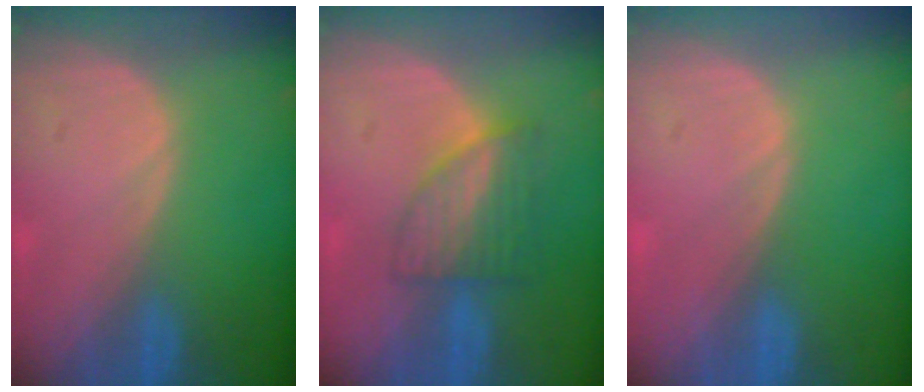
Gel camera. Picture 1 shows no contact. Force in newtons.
{"total": 6.1, "press": 5.6, "slide": 2.4}
{"total": 0.0}